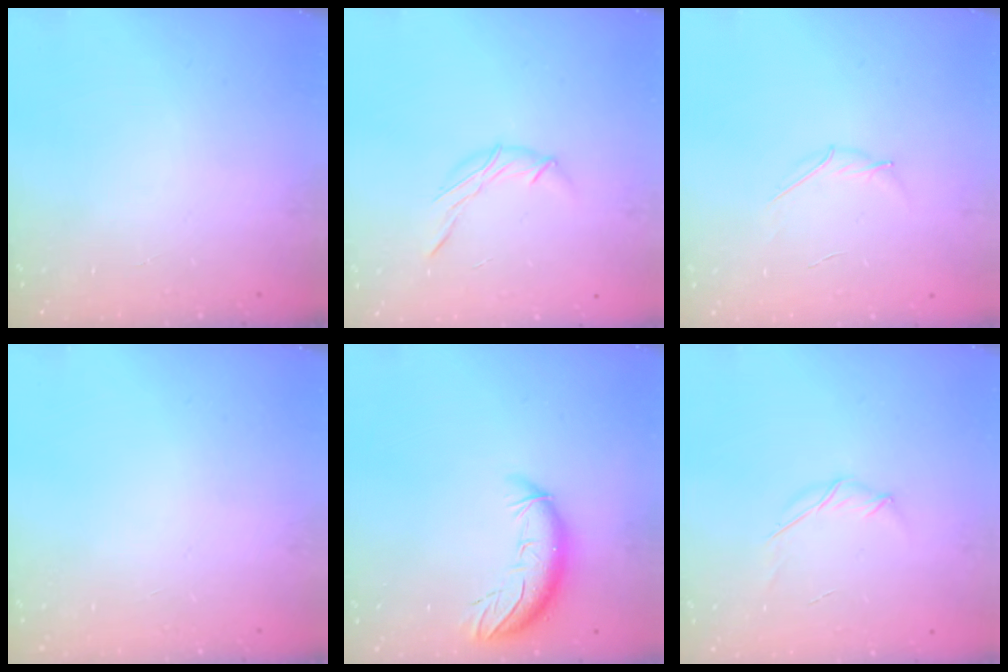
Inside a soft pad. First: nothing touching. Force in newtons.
{"total": 6.3, "press": 6.2, "slide": 0.8}
{"total": 2.9, "press": 2.8, "slide": 0.9}
{"total": 0.0}
{"total": 10.8, "press": 10.4, "slide": 3.1}
{"total": 3.9, "press": 3.8, "slide": 0.9}